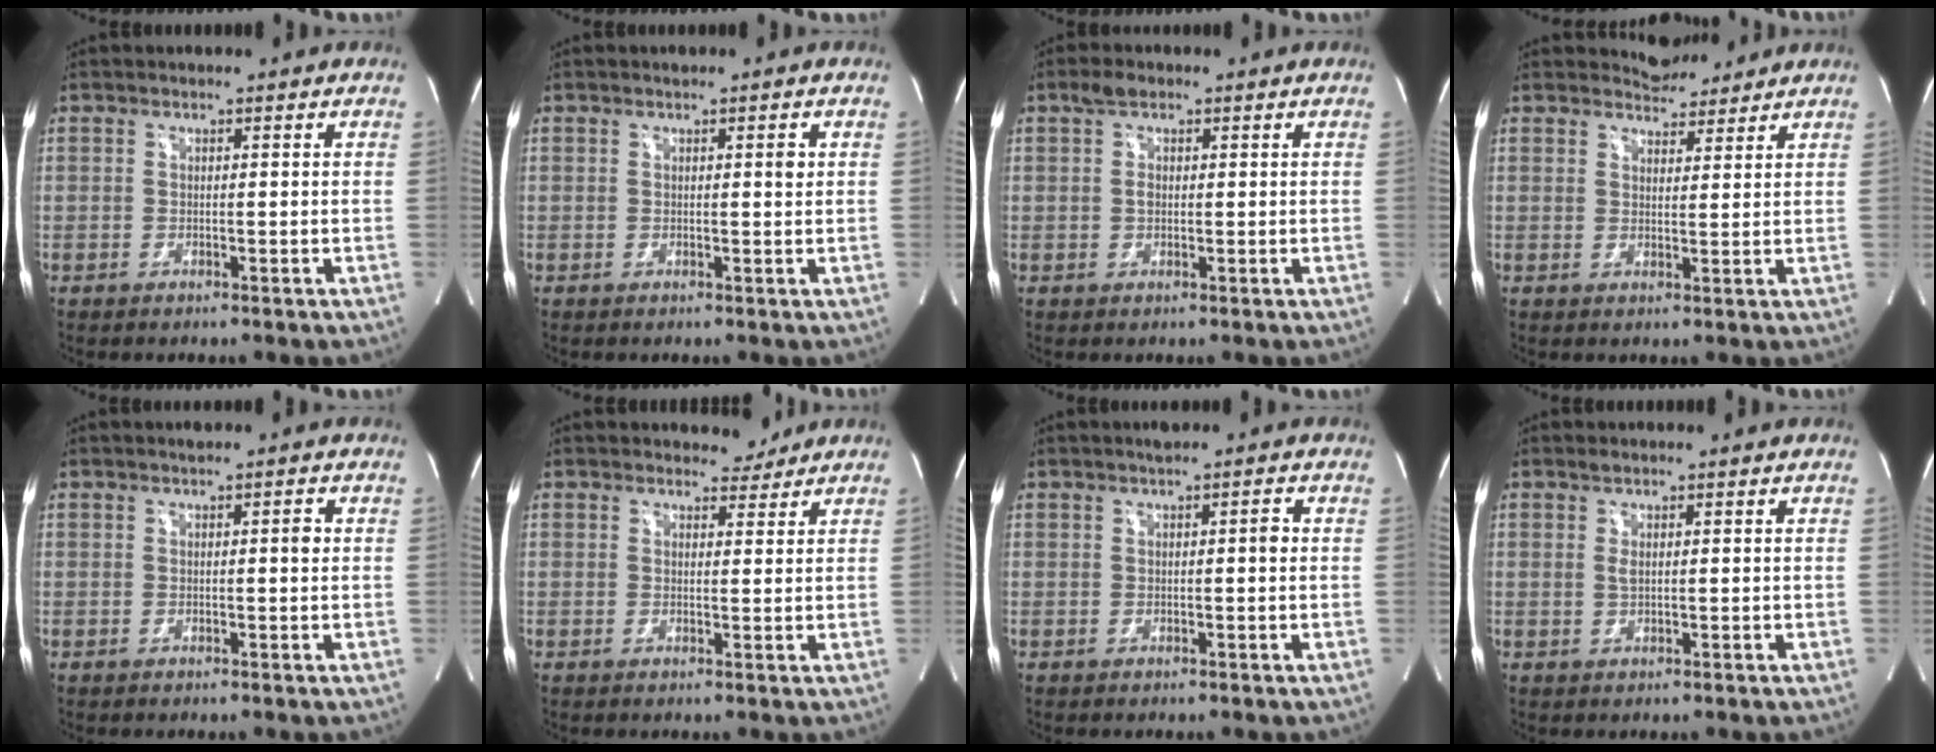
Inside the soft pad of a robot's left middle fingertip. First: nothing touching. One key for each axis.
{"total": 1.3, "fx": 0.6, "fy": 0.3, "fz": 1.1, "tx": -0.018, "ty": 0.001, "tz": 0.007}
{"total": 2.4, "fx": 1.2, "fy": 1.4, "fz": 1.6, "tx": -0.042, "ty": 0.010, "tz": 0.023}
{"total": 3.6, "fx": 3.5, "fy": 1.0, "fz": -0.1, "tx": -0.005, "ty": 0.001, "tz": 0.054}
{"total": 1.5, "fx": 0.4, "fy": 0.3, "fz": 1.4, "tx": -0.023, "ty": 0.004, "tz": 0.007}
{"total": 2.4, "fx": 2.2, "fy": 1.0, "fz": -0.1, "tx": 0.001, "ty": -0.003, "tz": 0.027}
{"total": 1.9, "fx": 0.5, "fy": 0.3, "fz": 1.8, "tx": -0.030, "ty": 0.008, "tz": 0.009}
{"total": 1.3, "fx": 0.7, "fy": 0.2, "fz": 1.1, "tx": -0.031, "ty": -0.001, "tz": 0.016}